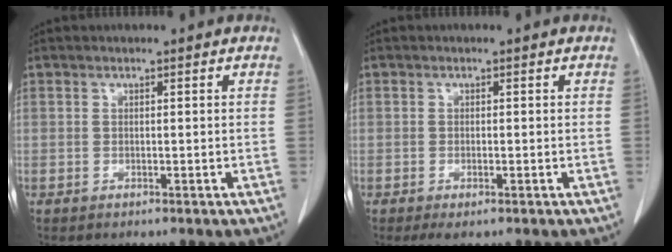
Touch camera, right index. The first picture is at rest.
{"total": 2.0, "force": [-1.1, 0.5, 1.6], "torque": [-0.028, -0.005, -0.016]}